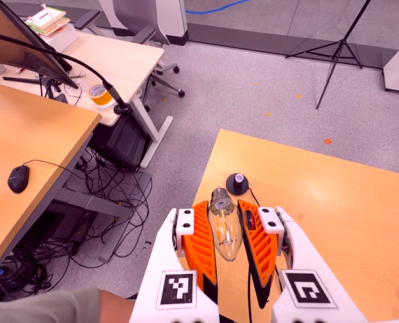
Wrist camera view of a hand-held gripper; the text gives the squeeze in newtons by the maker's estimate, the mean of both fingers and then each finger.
{"total": 21.8, "left": 24.3, "right": 19.2}